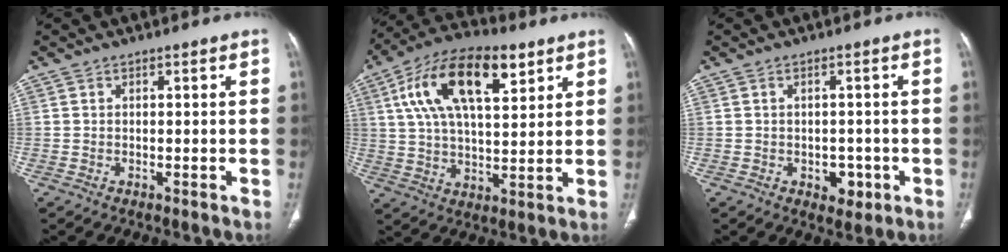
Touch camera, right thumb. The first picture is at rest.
{"total": 18.6, "force": [7.8, 8.5, 14.7], "torque": [-0.247, -0.002, 0.134]}
{"total": 3.9, "force": [-1.3, 2.7, 2.4], "torque": [-0.013, 0.003, -0.011]}